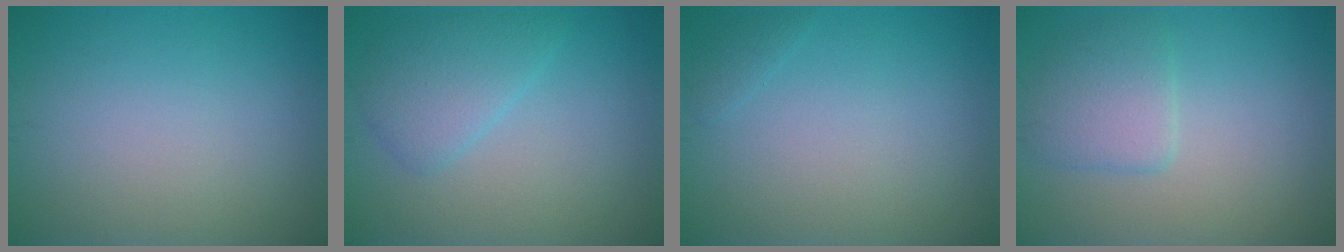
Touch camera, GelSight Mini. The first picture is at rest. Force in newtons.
{"total": 3.1, "press": 3.1, "slide": 0.1}
{"total": 0.7, "press": 0.7, "slide": 0.0}
{"total": 2.9, "press": 2.9, "slide": 0.3}